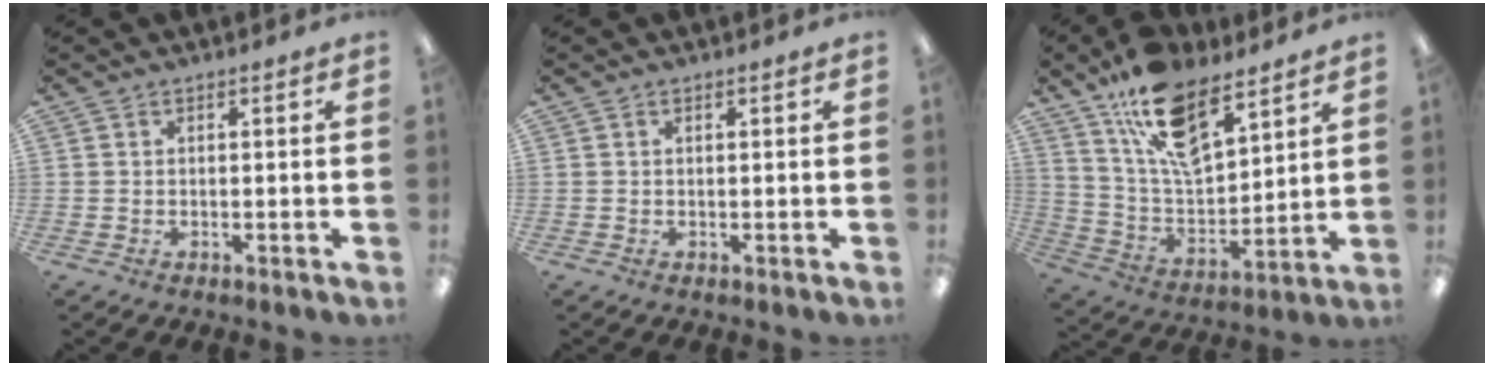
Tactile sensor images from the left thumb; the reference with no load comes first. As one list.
[{"total": 0.6, "force": [0.2, 0.2, 0.5], "torque": [-0.010, 0.001, 0.005]}, {"total": 17.1, "force": [11.4, 7.9, 10.0], "torque": [-0.181, -0.054, 0.207]}]